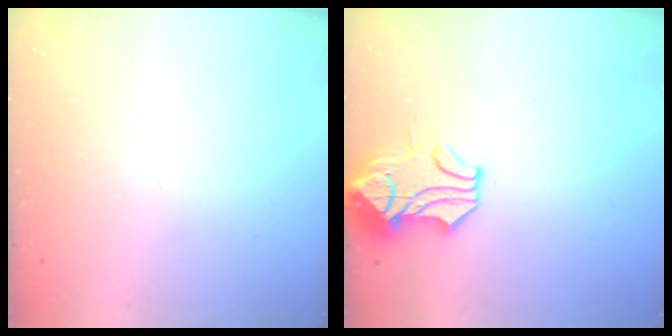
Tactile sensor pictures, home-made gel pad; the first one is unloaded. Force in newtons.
{"total": 2.0, "press": 1.3, "slide": 1.5}